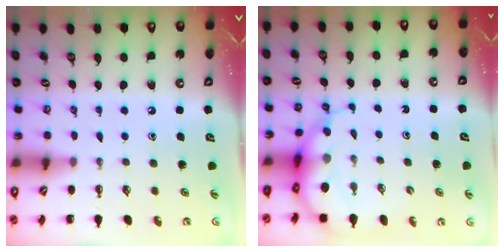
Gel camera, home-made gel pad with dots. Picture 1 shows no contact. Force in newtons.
{"total": 7.3, "press": 6.9, "slide": 2.3}